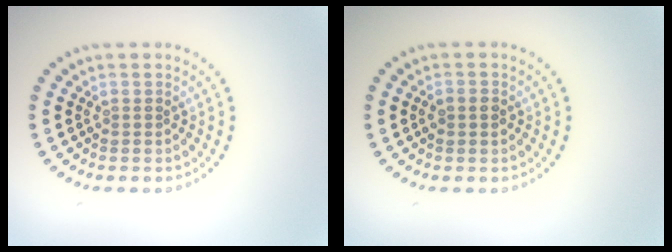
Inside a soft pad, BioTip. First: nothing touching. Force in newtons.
{"total": 1.0, "press": 0.9, "slide": 0.2}